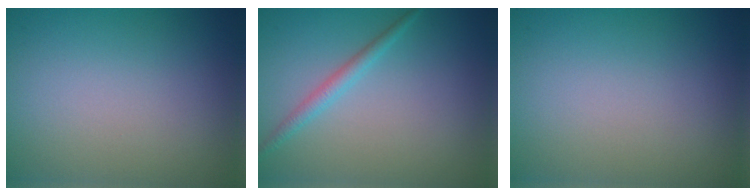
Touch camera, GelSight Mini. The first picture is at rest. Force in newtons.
{"total": 1.6, "press": 1.6, "slide": 0.0}
{"total": 0.0}